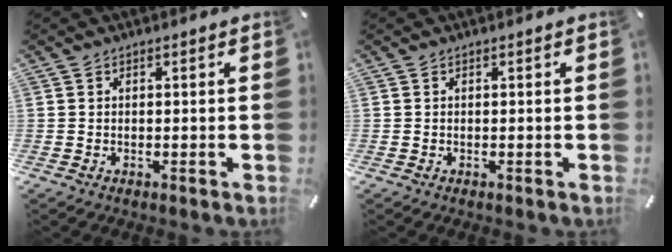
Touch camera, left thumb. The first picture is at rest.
{"total": 0.0}